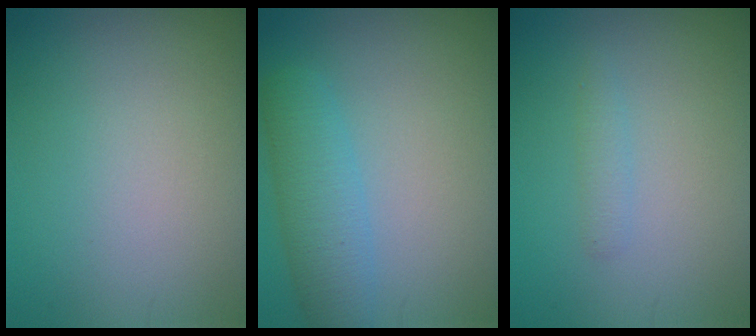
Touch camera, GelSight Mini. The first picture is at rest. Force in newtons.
{"total": 4.0, "press": 4.0, "slide": 0.1}
{"total": 0.9, "press": 0.9, "slide": 0.0}